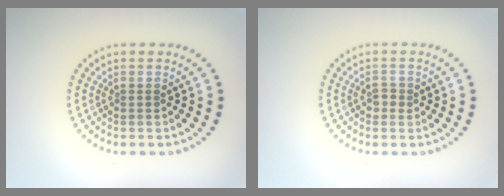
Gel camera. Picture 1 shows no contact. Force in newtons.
{"total": 1.1, "press": 1.1, "slide": 0.3}